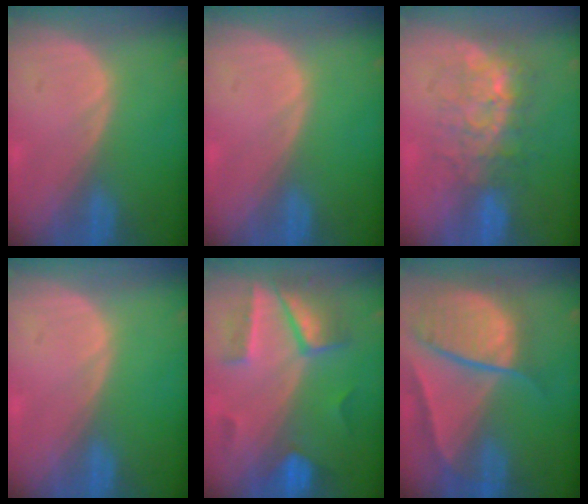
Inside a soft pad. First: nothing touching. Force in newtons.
{"total": 0.0}
{"total": 8.4, "press": 7.6, "slide": 3.5}
{"total": 0.0}
{"total": 7.4, "press": 7.2, "slide": 1.4}
{"total": 10.4, "press": 8.8, "slide": 5.5}